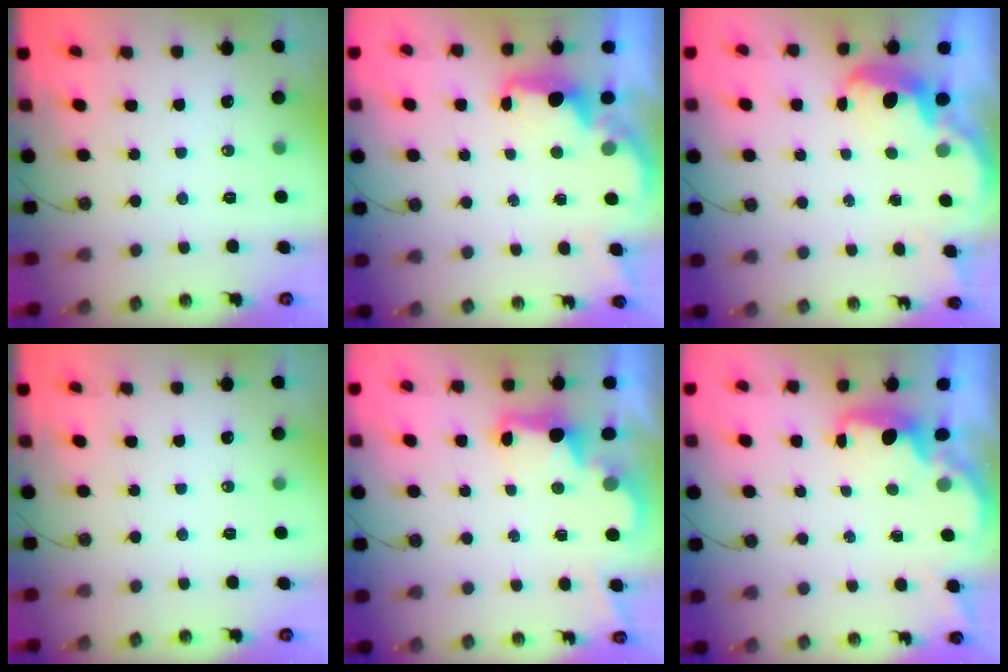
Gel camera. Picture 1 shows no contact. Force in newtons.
{"total": 2.0, "press": 1.8, "slide": 0.7}
{"total": 2.5, "press": 2.5, "slide": 0.6}
{"total": 0.0}
{"total": 2.9, "press": 2.8, "slide": 0.6}
{"total": 1.6, "press": 1.4, "slide": 0.7}